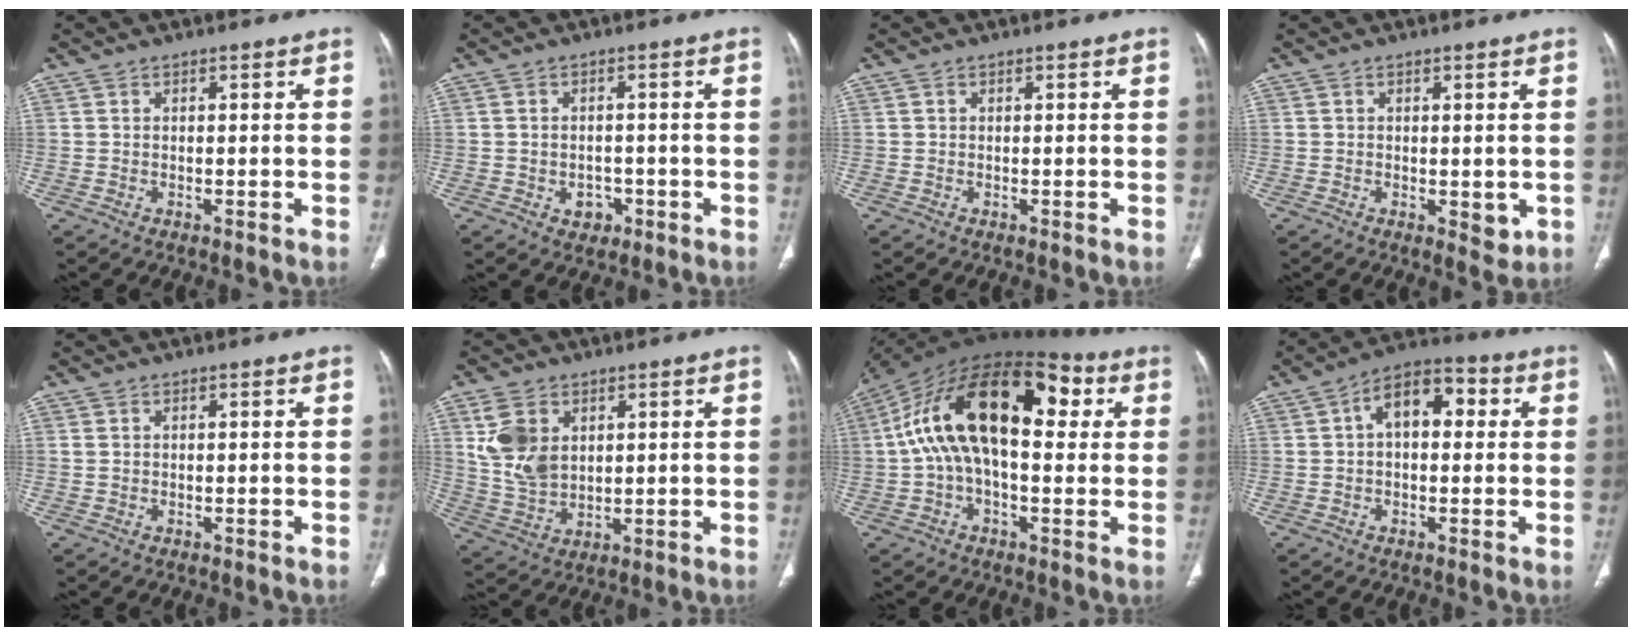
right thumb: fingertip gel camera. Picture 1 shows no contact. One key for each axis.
{"total": 3.5, "fx": -1.3, "fy": 2.8, "fz": 1.6, "tx": -0.006, "ty": 0.009, "tz": -0.012}
{"total": 0.0}
{"total": 3.4, "fx": -0.6, "fy": 1.8, "fz": 2.8, "tx": -0.025, "ty": -0.007, "tz": -0.003}
{"total": 0.7, "fx": 0.1, "fy": 0.5, "fz": 0.4, "tx": -0.008, "ty": 0.003, "tz": 0.005}
{"total": 9.8, "fx": 3.3, "fy": 6.7, "fz": 6.2, "tx": -0.113, "ty": -0.012, "tz": 0.078}
{"total": 23.1, "fx": 4.4, "fy": 12.0, "fz": 19.3, "tx": -0.328, "ty": 0.053, "tz": 0.058}
{"total": 9.8, "fx": 1.8, "fy": 5.8, "fz": 7.7, "tx": -0.099, "ty": 0.031, "tz": 0.019}